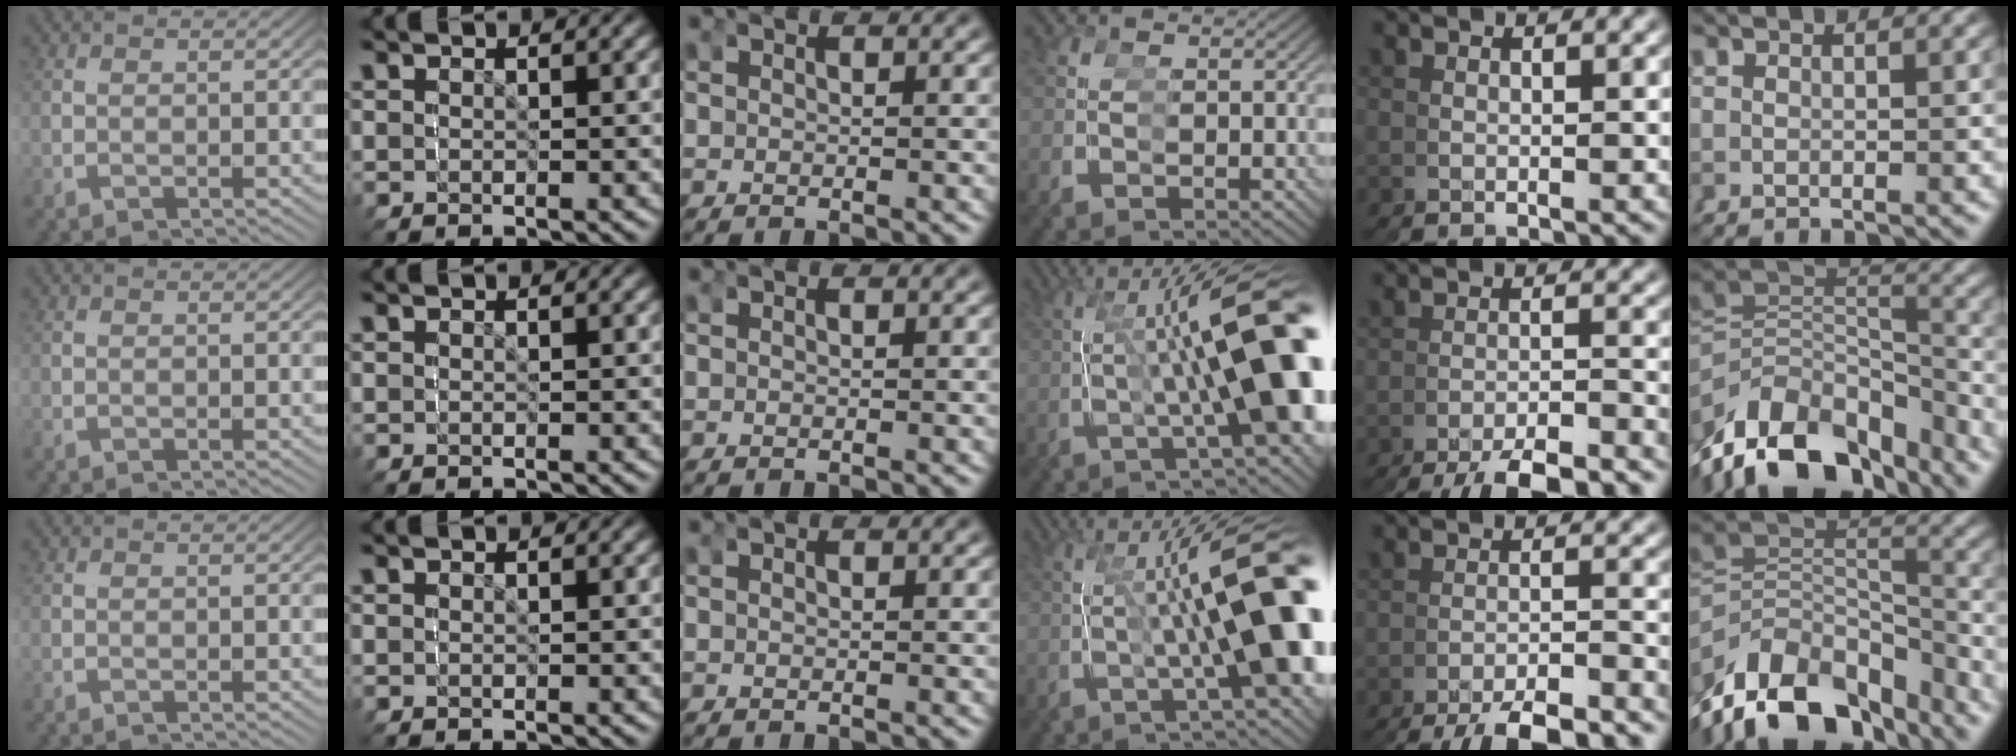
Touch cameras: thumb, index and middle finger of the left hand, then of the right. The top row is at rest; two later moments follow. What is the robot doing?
{"motion": "grasp_and_lifting", "object": "screwdriver"}